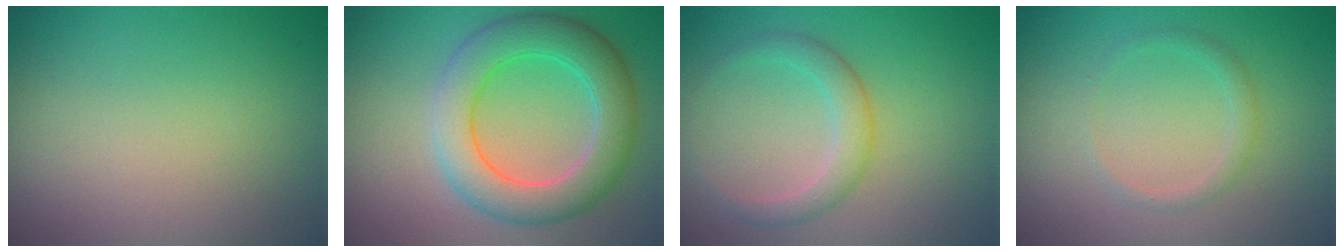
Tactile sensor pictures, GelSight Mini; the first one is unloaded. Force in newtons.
{"total": 6.5, "press": 6.5, "slide": 0.3}
{"total": 2.6, "press": 2.6, "slide": 0.1}
{"total": 1.3, "press": 1.3, "slide": 0.0}